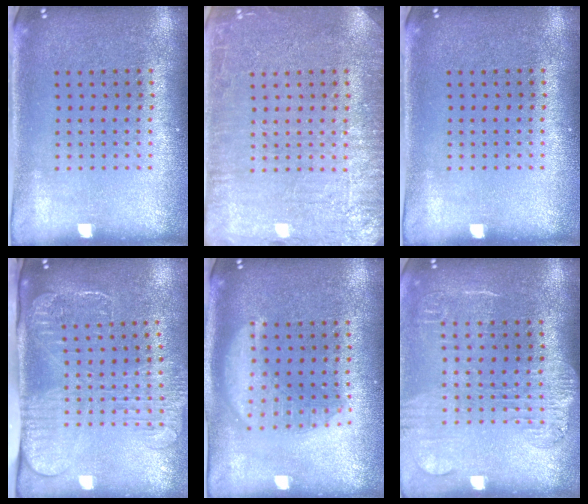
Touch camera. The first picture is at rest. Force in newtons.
{"total": 4.7, "press": 4.7, "slide": 0.7}
{"total": 0.0}
{"total": 2.6, "press": 2.0, "slide": 1.7}
{"total": 2.9, "press": 2.9, "slide": 0.3}
{"total": 1.8, "press": 1.5, "slide": 1.0}